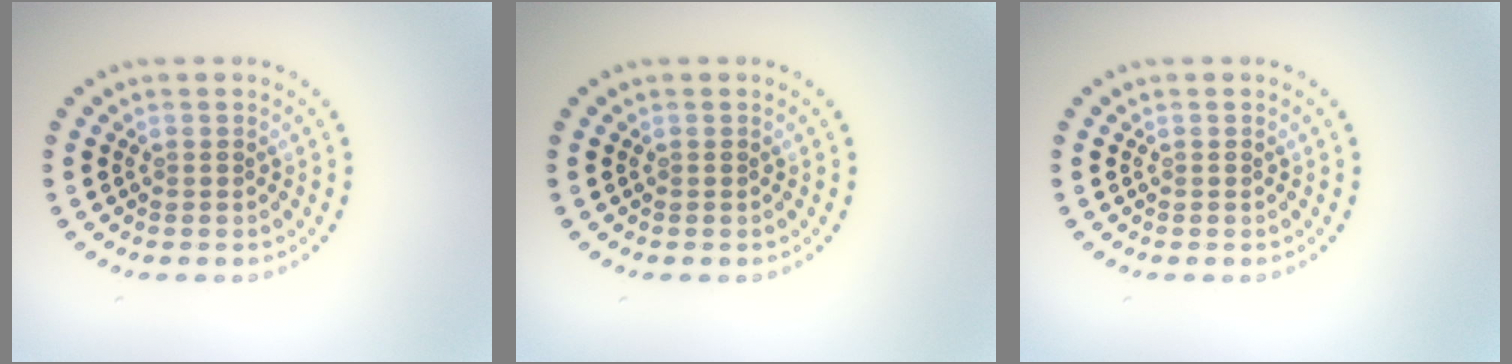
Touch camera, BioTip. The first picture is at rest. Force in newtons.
{"total": 0.0}
{"total": 0.0}